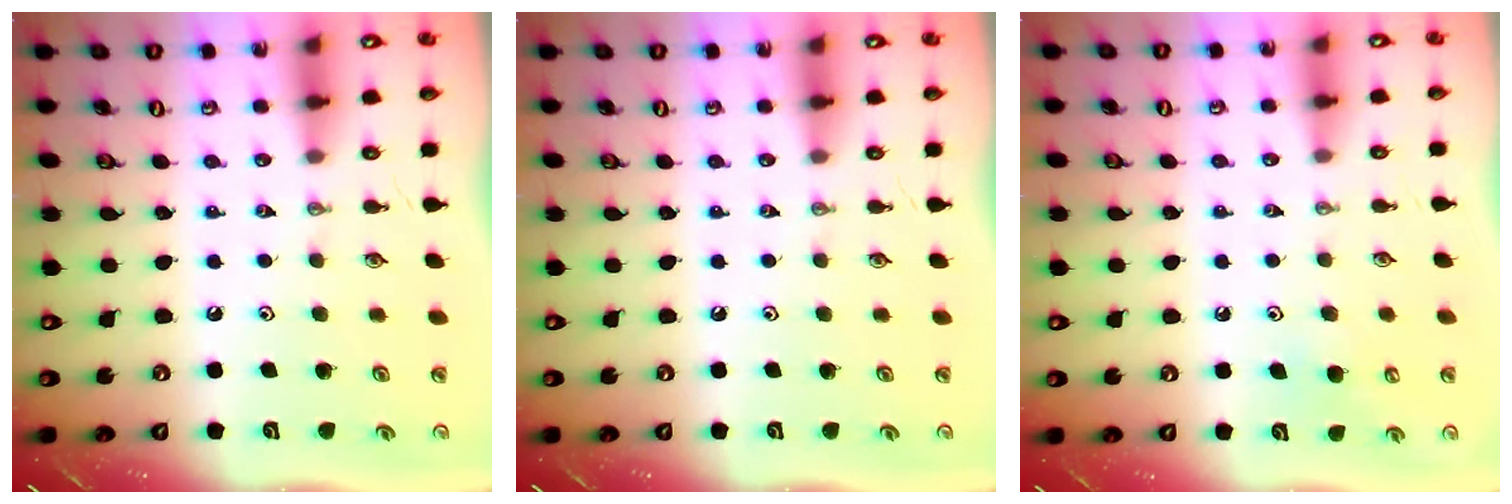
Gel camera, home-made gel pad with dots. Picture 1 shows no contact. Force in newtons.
{"total": 0.0}
{"total": 6.6, "press": 6.6, "slide": 0.6}